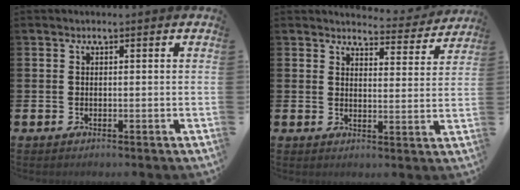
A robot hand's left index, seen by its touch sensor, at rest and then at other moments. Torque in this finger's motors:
{"motor_torque": [0.38, -1.54, 0.08, -0.01]}